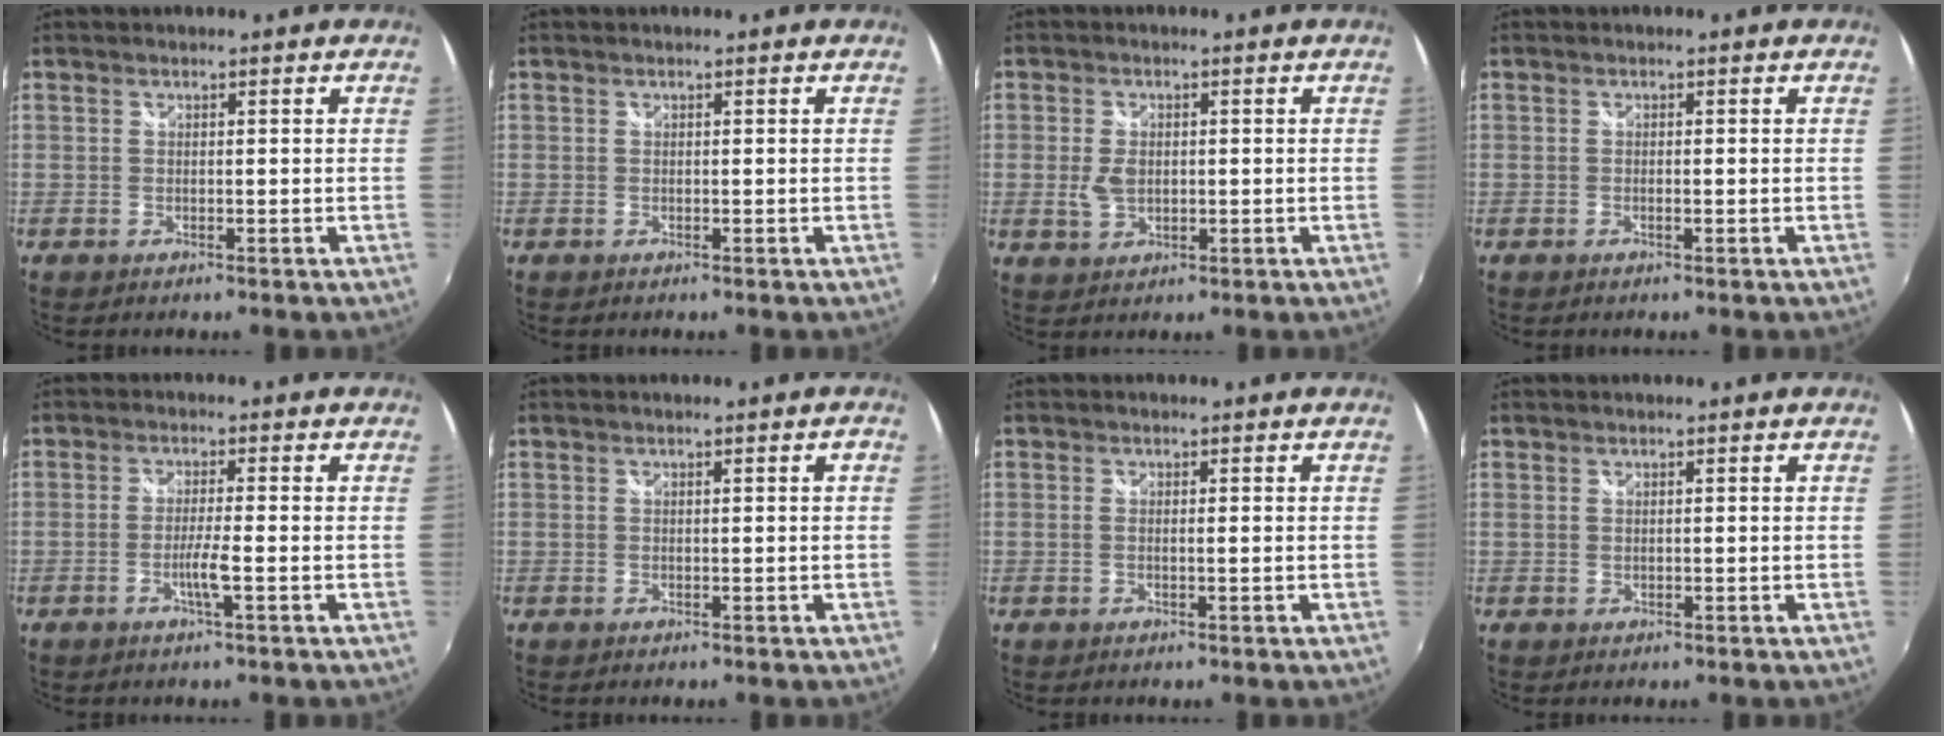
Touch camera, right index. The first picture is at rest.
{"total": 0.0}
{"total": 4.0, "force": [-0.2, 2.7, 2.9], "torque": [-0.061, 0.000, -0.003]}
{"total": 0.6, "force": [-0.3, 0.2, 0.5], "torque": [-0.010, 0.000, -0.007]}
{"total": 3.4, "force": [-1.5, -0.4, 3.1], "torque": [-0.057, -0.005, -0.029]}
{"total": 1.2, "force": [0.0, 0.0, 1.2], "torque": [-0.014, 0.004, -0.001]}
{"total": 1.1, "force": [-0.1, 0.2, 1.1], "torque": [-0.020, 0.000, -0.004]}
{"total": 0.0}